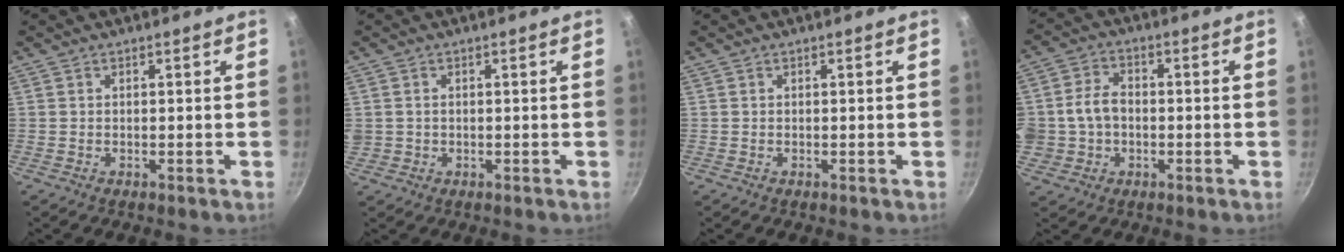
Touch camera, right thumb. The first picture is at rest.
{"total": 1.9, "force": [0.2, 1.8, 0.7], "torque": [-0.013, 0.005, 0.007]}
{"total": 0.0}
{"total": 7.8, "force": [-0.6, 6.5, 4.4], "torque": [-0.062, 0.023, -0.012]}